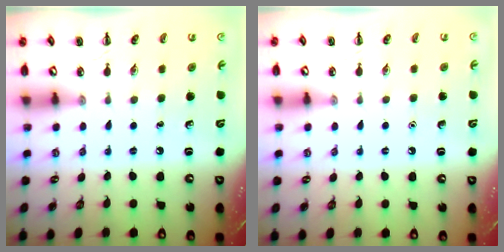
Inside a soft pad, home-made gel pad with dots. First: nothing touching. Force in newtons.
{"total": 1.6, "press": 1.6, "slide": 0.1}